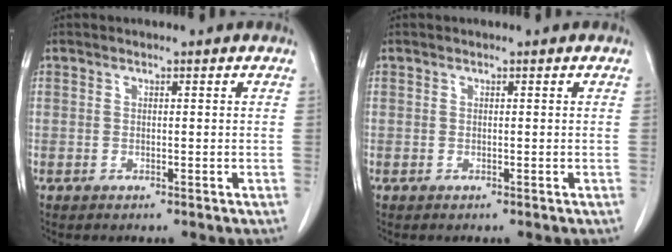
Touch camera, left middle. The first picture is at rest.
{"total": 0.0}